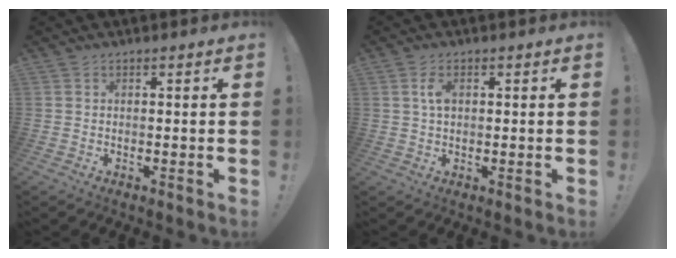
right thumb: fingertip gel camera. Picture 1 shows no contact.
{"total": 3.6, "force": [0.9, 2.0, 2.8], "torque": [-0.045, 0.001, 0.012]}